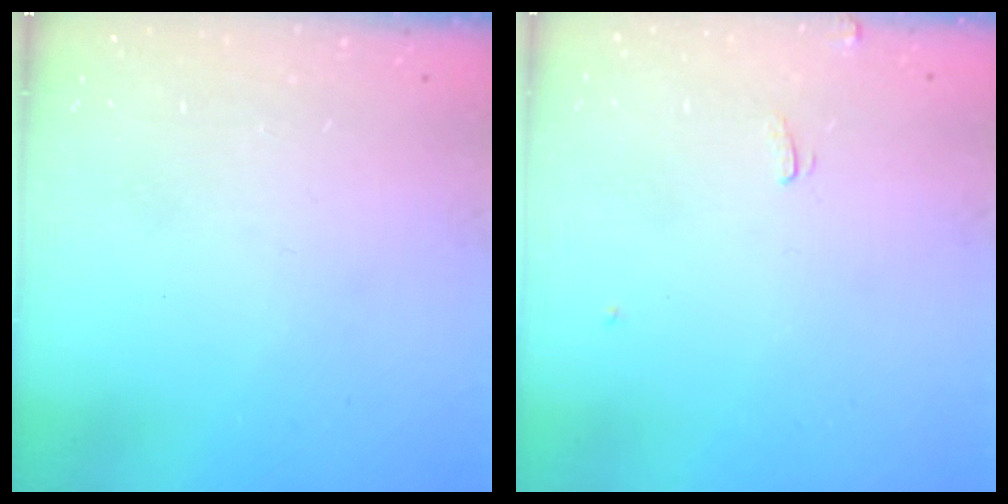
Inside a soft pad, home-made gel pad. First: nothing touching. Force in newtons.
{"total": 2.5, "press": 2.5, "slide": 0.4}